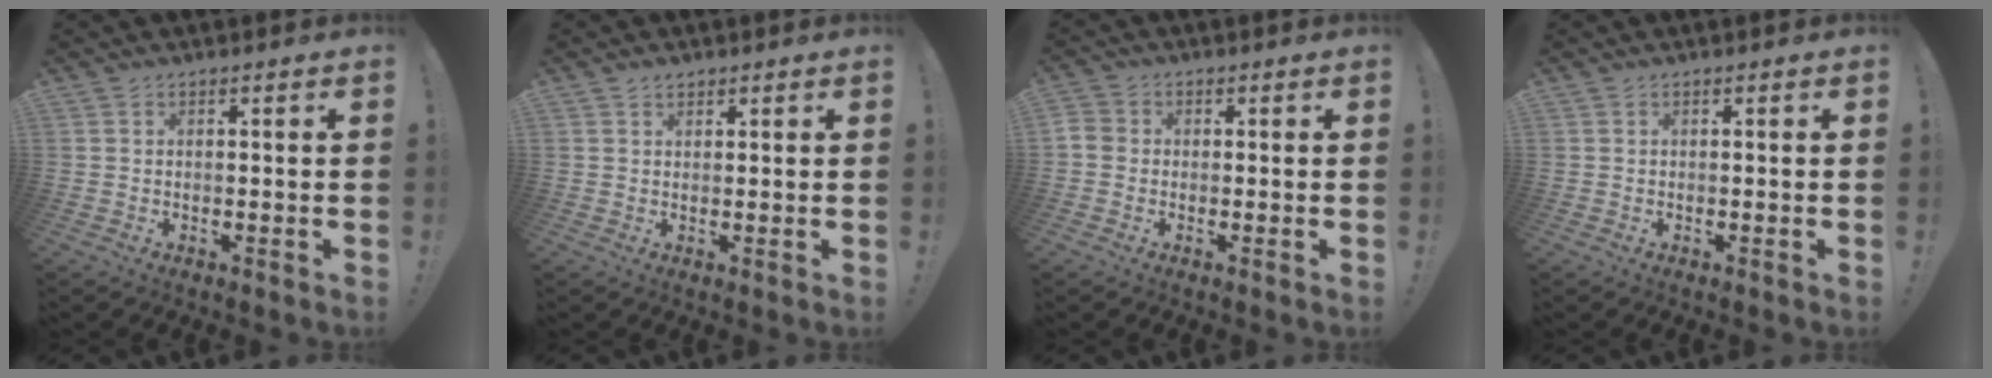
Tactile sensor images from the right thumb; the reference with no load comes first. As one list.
[{"total": 1.5, "force": [1.2, 0.8, 0.4], "torque": [0.004, -0.008, 0.020]}, {"total": 3.3, "force": [-0.7, 2.8, 1.6], "torque": [-0.037, 0.011, -0.013]}, {"total": 0.0}]